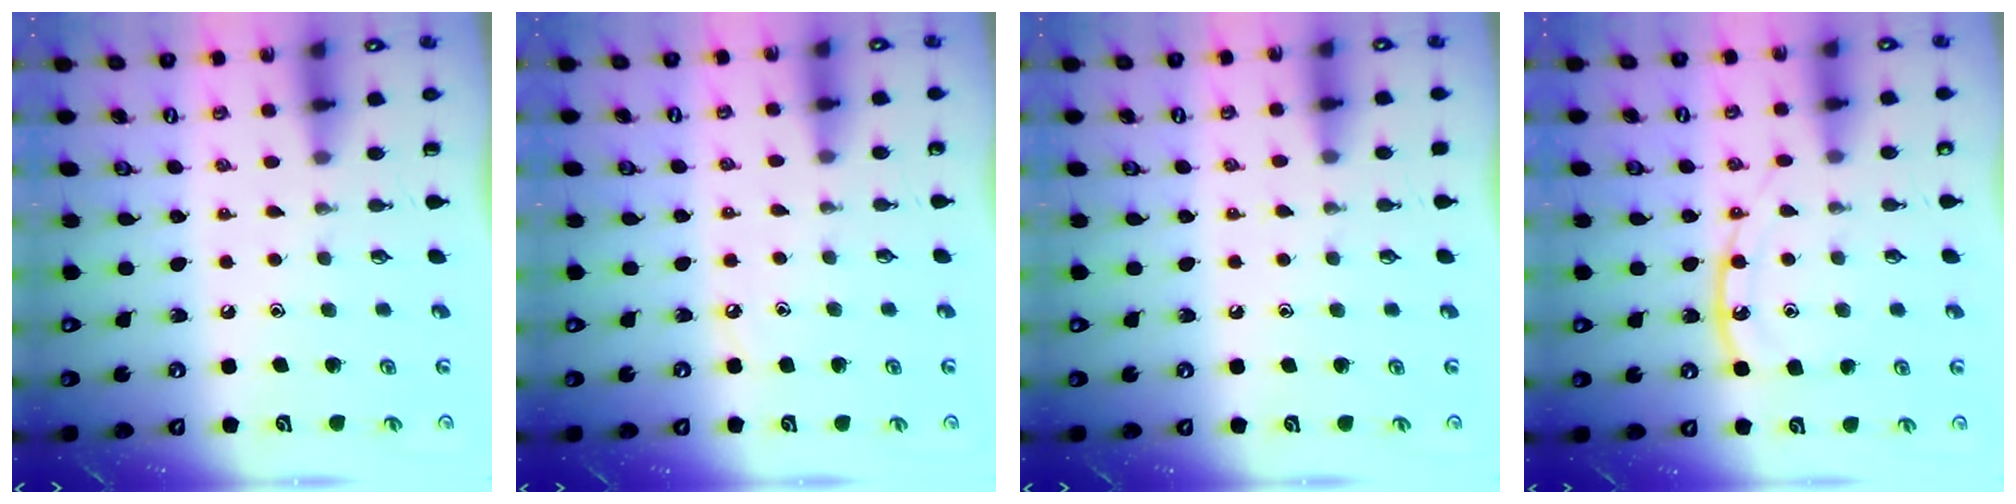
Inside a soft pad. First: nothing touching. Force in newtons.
{"total": 2.8, "press": 2.7, "slide": 0.4}
{"total": 3.0, "press": 3.0, "slide": 0.5}
{"total": 11.7, "press": 11.7, "slide": 0.9}